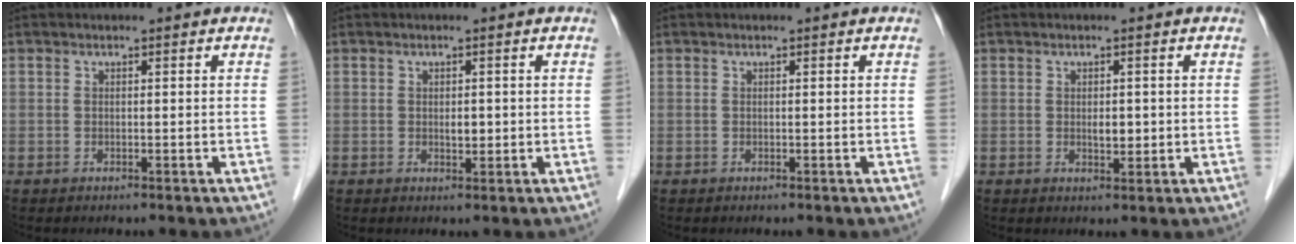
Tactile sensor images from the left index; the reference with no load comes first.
{"total": 1.4, "force": [-0.2, 0.7, 1.2], "torque": [-0.018, -0.005, -0.001]}
{"total": 0.0}
{"total": 1.8, "force": [-0.1, 1.0, 1.6], "torque": [-0.025, -0.005, 0.000]}